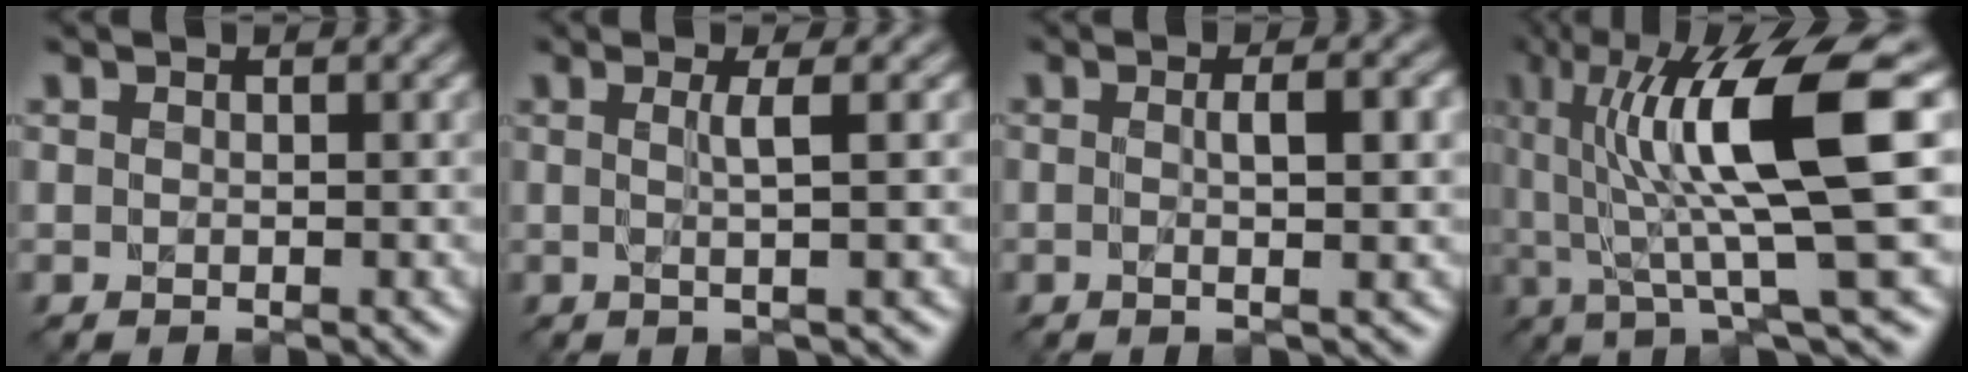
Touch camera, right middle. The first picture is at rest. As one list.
[{"total": 2.2, "force": [0.2, 0.2, 2.1], "torque": [-0.042, 0.001, -0.003]}, {"total": 3.7, "force": [0.2, 0.9, 3.6], "torque": [-0.047, 0.005, -0.004]}, {"total": 12.3, "force": [2.8, 2.2, 11.8], "torque": [-0.180, 0.006, 0.049]}]